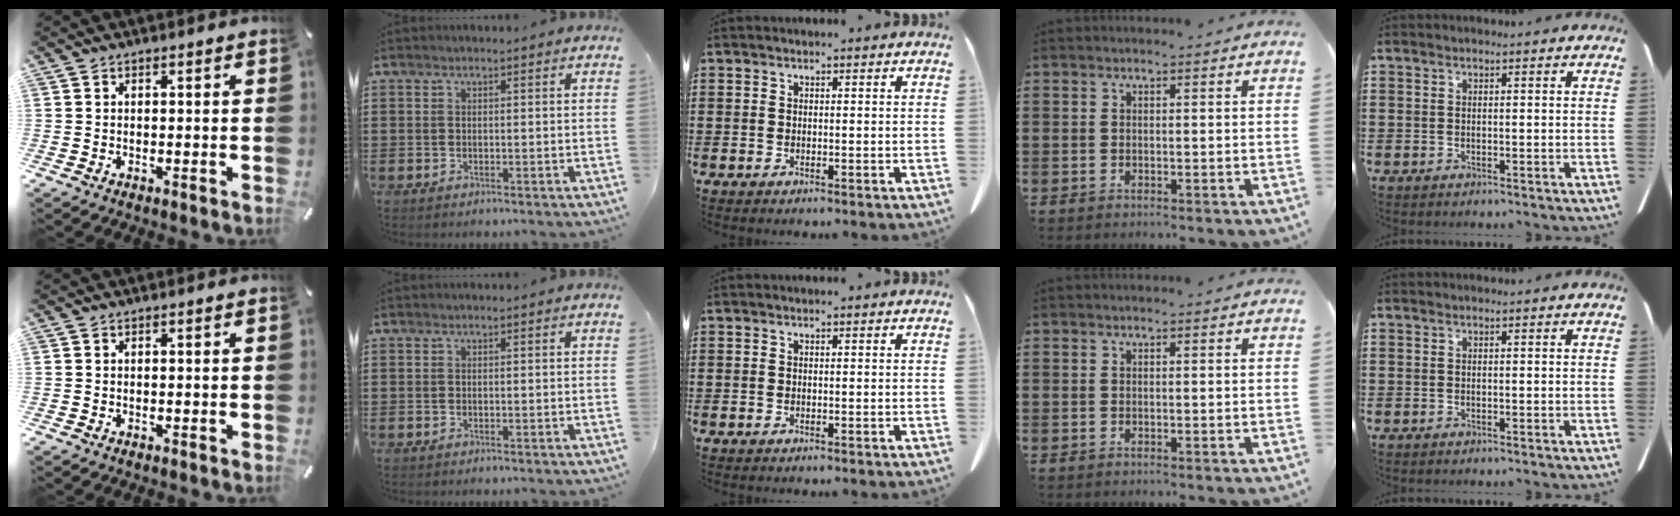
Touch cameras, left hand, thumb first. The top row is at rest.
{}